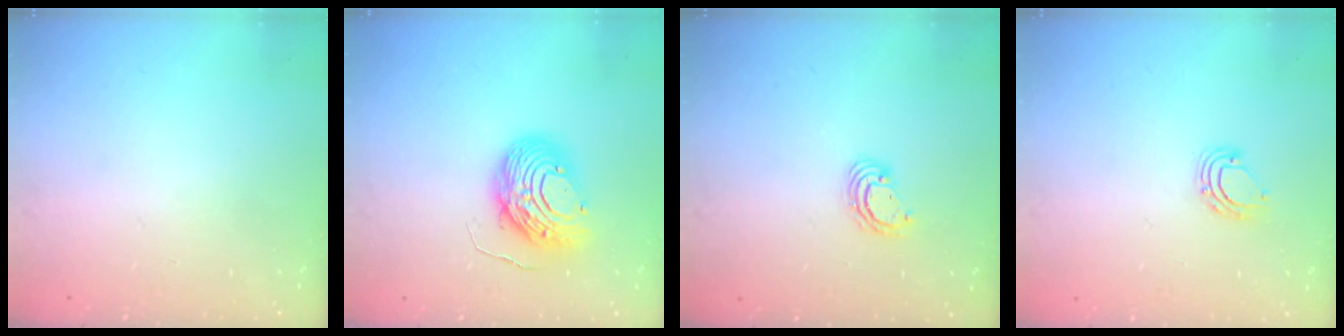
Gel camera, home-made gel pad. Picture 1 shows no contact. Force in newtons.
{"total": 11.5, "press": 11.5, "slide": 1.1}
{"total": 3.8, "press": 3.8, "slide": 0.1}
{"total": 6.9, "press": 6.8, "slide": 0.9}